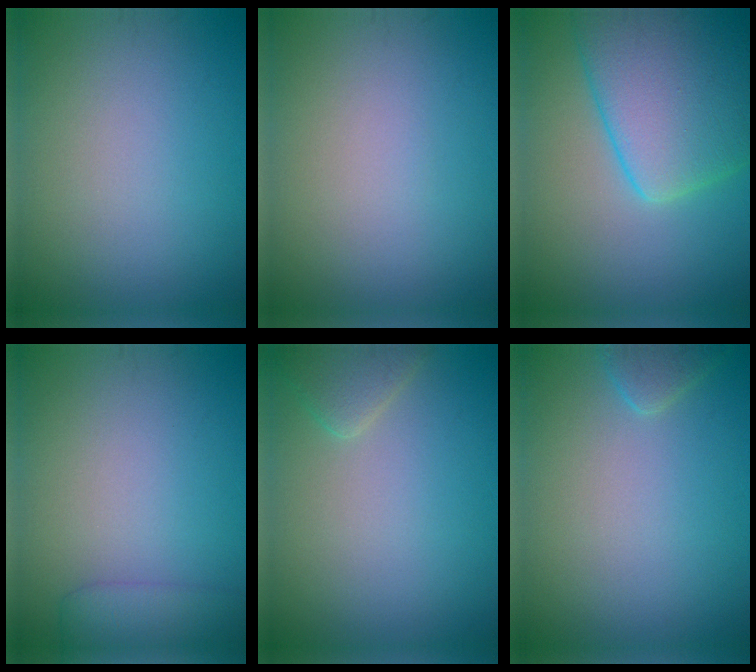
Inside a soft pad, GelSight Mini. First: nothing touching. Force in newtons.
{"total": 0.0}
{"total": 10.0, "press": 10.0, "slide": 0.4}
{"total": 2.8, "press": 2.8, "slide": 0.1}
{"total": 1.9, "press": 1.9, "slide": 0.1}
{"total": 1.5, "press": 1.5, "slide": 0.2}